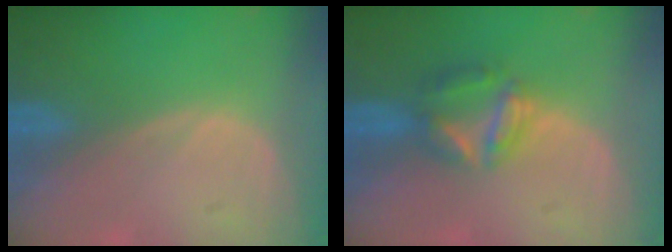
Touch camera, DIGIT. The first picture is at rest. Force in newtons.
{"total": 6.1, "press": 5.6, "slide": 2.5}